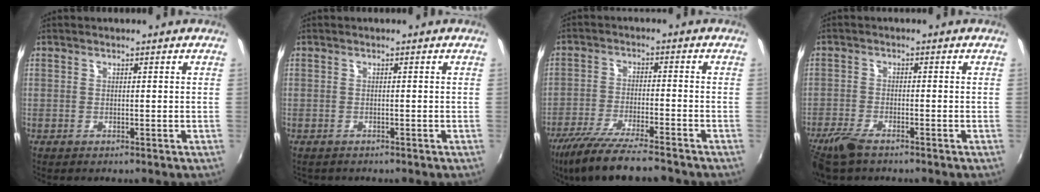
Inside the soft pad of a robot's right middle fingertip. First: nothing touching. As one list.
[{"total": 0.7, "force": [-0.6, 0.3, 0.1], "torque": [-0.006, 0.000, -0.007]}, {"total": 13.7, "force": [-11.6, 1.2, 7.2], "torque": [-0.156, -0.034, -0.199]}, {"total": 6.0, "force": [-4.5, 1.8, 3.5], "torque": [-0.096, -0.015, -0.092]}]